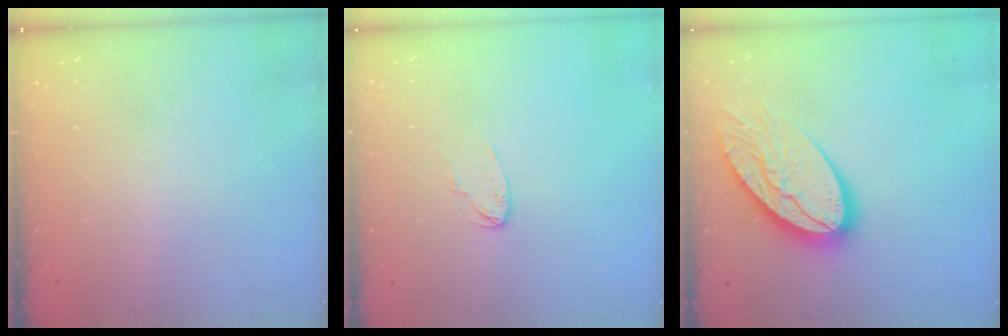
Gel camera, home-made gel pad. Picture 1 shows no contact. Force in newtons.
{"total": 3.4, "press": 3.4, "slide": 0.2}
{"total": 17.1, "press": 17.0, "slide": 1.6}